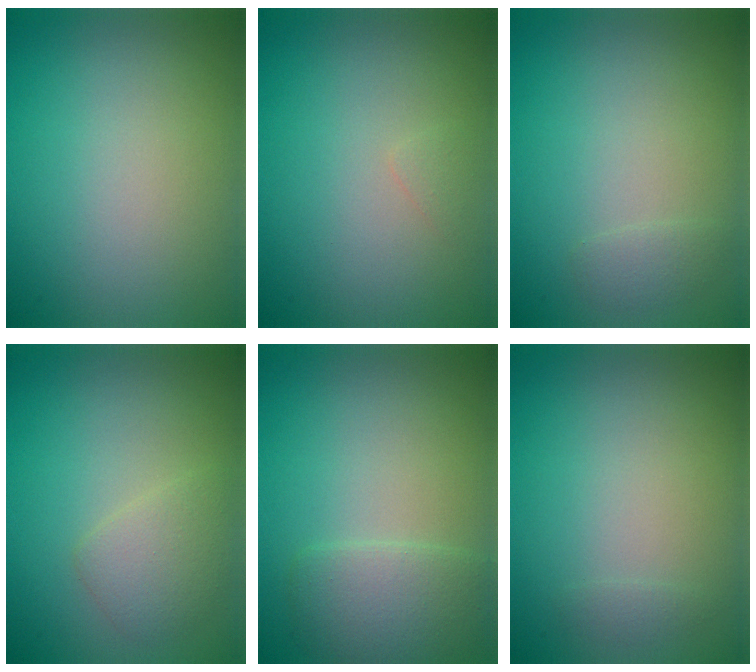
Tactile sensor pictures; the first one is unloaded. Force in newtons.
{"total": 0.5, "press": 0.5, "slide": 0.0}
{"total": 0.9, "press": 0.9, "slide": 0.0}
{"total": 2.2, "press": 2.2, "slide": 0.0}
{"total": 3.0, "press": 3.0, "slide": 0.1}
{"total": 0.6, "press": 0.6, "slide": 0.0}